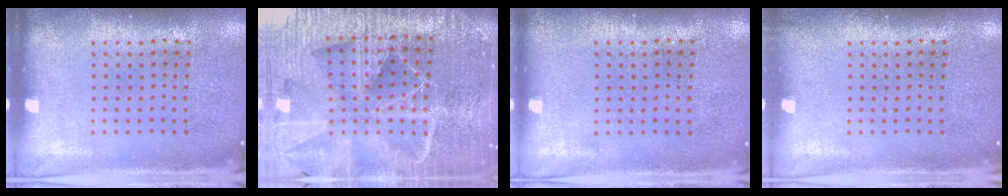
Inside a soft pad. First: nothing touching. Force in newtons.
{"total": 6.4, "press": 5.6, "slide": 3.3}
{"total": 0.0}
{"total": 0.5, "press": 0.5, "slide": 0.1}